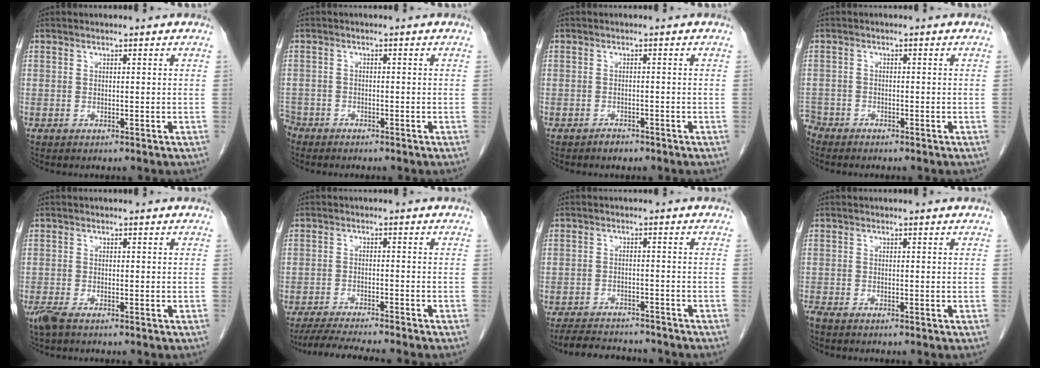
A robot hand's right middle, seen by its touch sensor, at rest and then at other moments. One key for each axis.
{"total": 3.1, "fx": -2.7, "fy": 1.6, "fz": 0.2, "tx": -0.009, "ty": 0.000, "tz": -0.055}
{"total": 1.3, "fx": -1.1, "fy": 0.5, "fz": 0.3, "tx": -0.010, "ty": 0.000, "tz": -0.016}
{"total": 2.4, "fx": -2.2, "fy": 0.7, "fz": -0.2, "tx": 0.002, "ty": -0.003, "tz": -0.044}
{"total": 2.3, "fx": -1.6, "fy": 0.5, "fz": 1.5, "tx": -0.039, "ty": -0.008, "tz": -0.032}
{"total": 8.5, "fx": -7.6, "fy": -0.6, "fz": 3.7, "tx": -0.052, "ty": -0.016, "tz": -0.123}
{"total": 9.1, "fx": -8.5, "fy": 1.9, "fz": 2.5, "tx": -0.038, "ty": 0.001, "tz": -0.122}
{"total": 1.1, "fx": -0.8, "fy": -0.2, "fz": 0.6, "tx": -0.019, "ty": -0.001, "tz": -0.017}